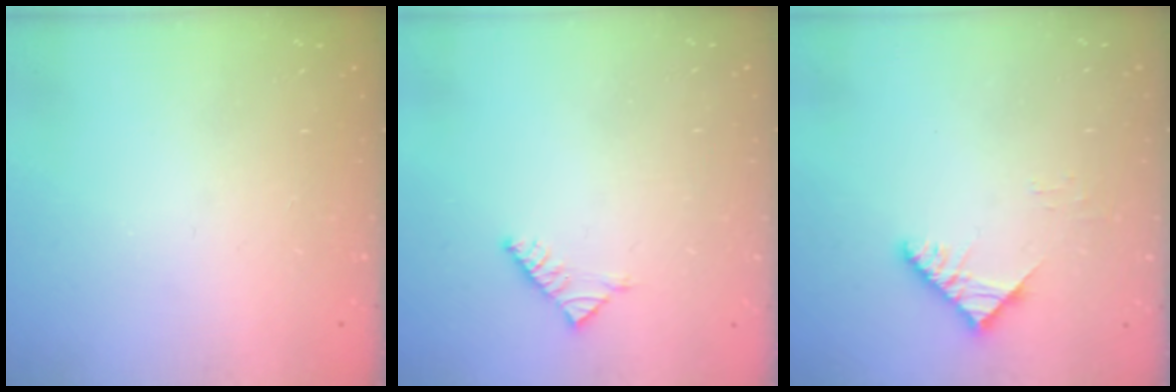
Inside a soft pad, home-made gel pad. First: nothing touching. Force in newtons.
{"total": 3.6, "press": 3.5, "slide": 0.6}
{"total": 4.7, "press": 4.7, "slide": 0.9}